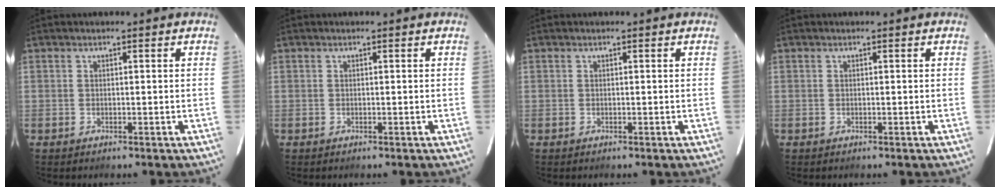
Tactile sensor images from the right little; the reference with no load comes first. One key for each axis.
{"total": 0.0}
{"total": 0.0}
{"total": 0.0}